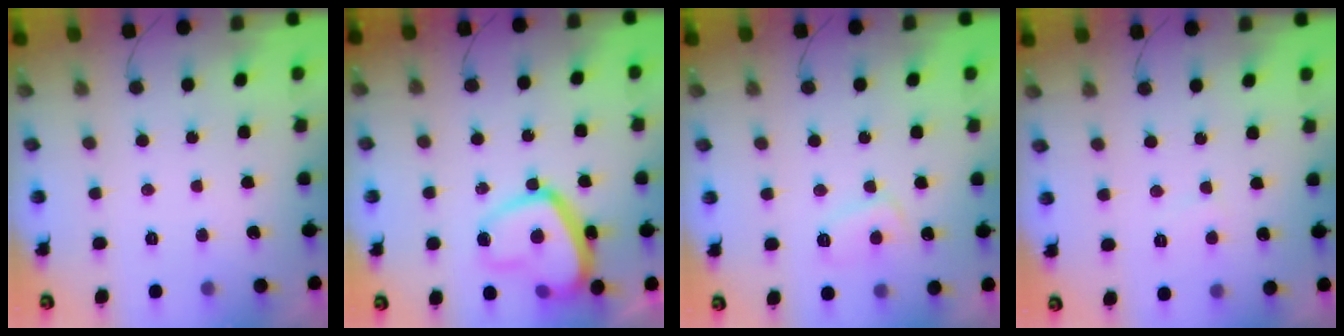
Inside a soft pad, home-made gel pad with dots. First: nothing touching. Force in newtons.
{"total": 14.3, "press": 14.3, "slide": 1.1}
{"total": 6.4, "press": 6.3, "slide": 0.5}
{"total": 2.5, "press": 2.5, "slide": 0.3}